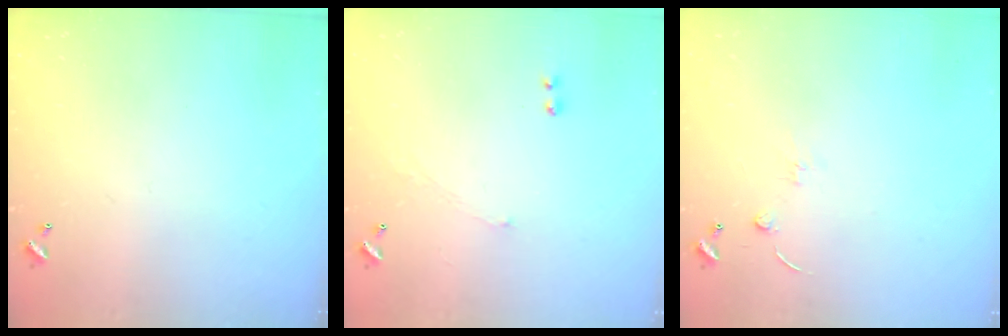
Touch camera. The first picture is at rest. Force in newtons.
{"total": 1.0, "press": 0.7, "slide": 0.6}
{"total": 1.3, "press": 1.2, "slide": 0.5}